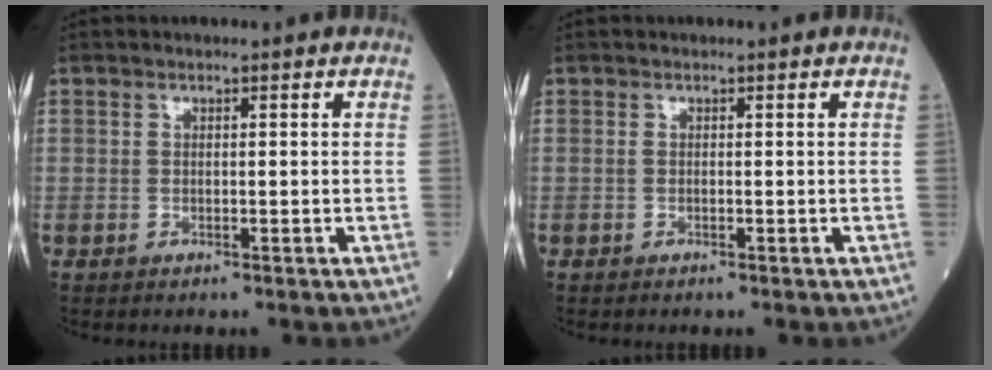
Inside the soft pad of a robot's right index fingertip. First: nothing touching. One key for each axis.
{"total": 0.0}